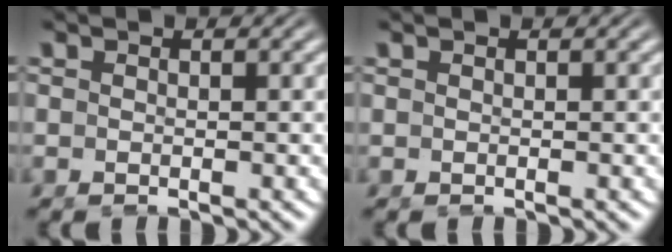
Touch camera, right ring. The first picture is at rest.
{"total": 0.0}